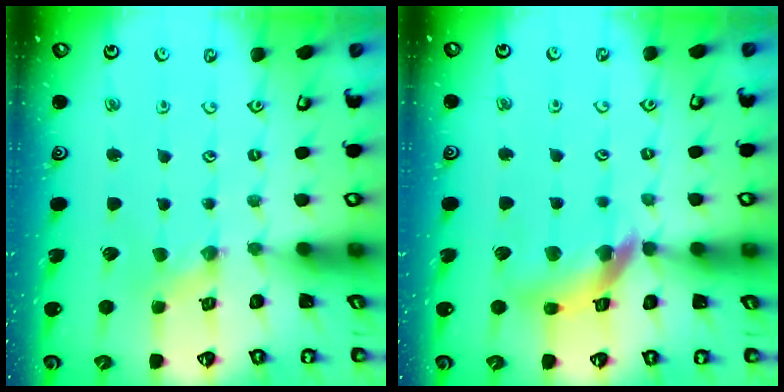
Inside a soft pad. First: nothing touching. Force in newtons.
{"total": 12.4, "press": 12.2, "slide": 1.7}